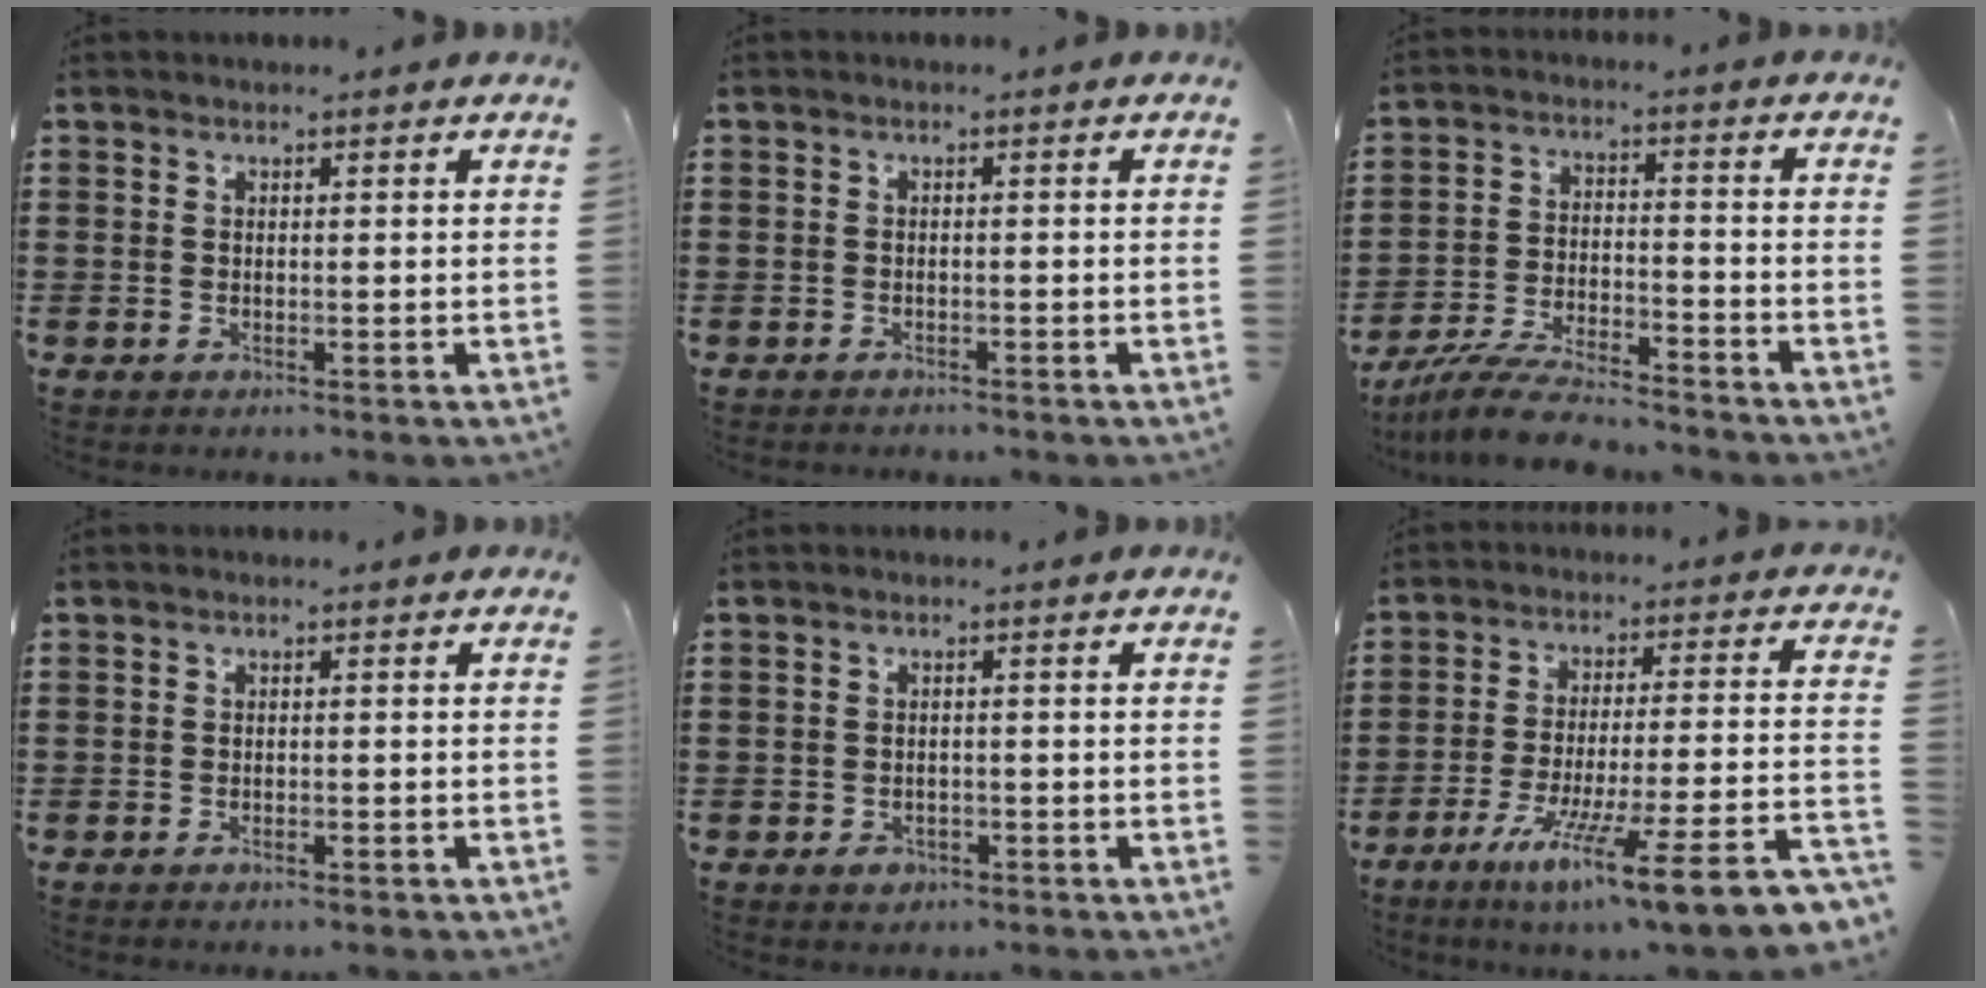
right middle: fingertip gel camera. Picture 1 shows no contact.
{"total": 0.9, "force": [-0.8, 0.2, -0.3], "torque": [0.004, 0.006, -0.021]}
{"total": 7.9, "force": [-7.3, 0.9, 2.9], "torque": [-0.062, 0.010, -0.143]}
{"total": 0.8, "force": [-0.7, 0.2, 0.3], "torque": [-0.008, -0.001, -0.014]}
{"total": 1.5, "force": [-1.0, 1.0, 0.5], "torque": [-0.013, 0.002, -0.021]}
{"total": 12.8, "force": [-9.0, 0.2, 9.1], "torque": [-0.151, 0.004, -0.164]}